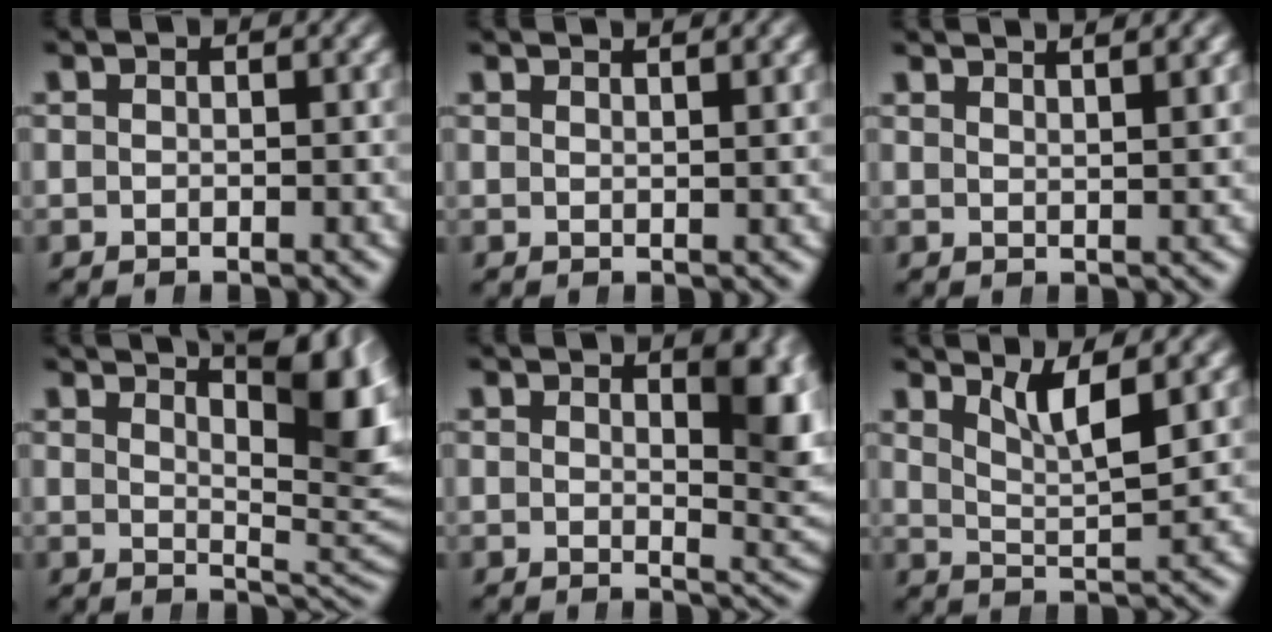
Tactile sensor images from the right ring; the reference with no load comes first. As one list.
[{"total": 1.8, "force": [1.7, -0.5, 0.4], "torque": [-0.008, -0.002, 0.028]}, {"total": 3.2, "force": [2.9, -0.5, 1.0], "torque": [-0.020, 0.000, 0.050]}, {"total": 9.5, "force": [4.3, 2.8, 8.0], "torque": [-0.090, -0.008, 0.068]}, {"total": 4.4, "force": [1.2, 1.3, 4.0], "torque": [-0.042, -0.014, 0.021]}, {"total": 3.7, "force": [2.5, 0.5, 2.7], "torque": [-0.056, -0.014, 0.046]}]